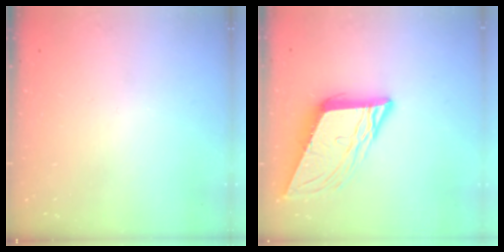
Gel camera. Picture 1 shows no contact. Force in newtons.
{"total": 11.6, "press": 11.2, "slide": 2.9}